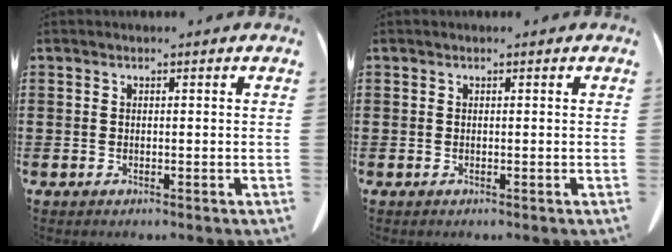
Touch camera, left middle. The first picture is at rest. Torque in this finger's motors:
{"motor_torque": [0.01, 0.00, 0.00, 0.00]}